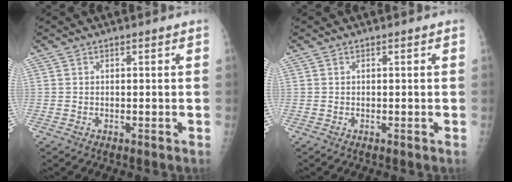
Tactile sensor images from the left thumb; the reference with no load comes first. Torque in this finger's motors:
{"motor_torque": [0.01, 0.00, 0.05, 0.05, 0.00]}